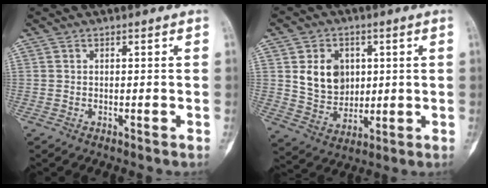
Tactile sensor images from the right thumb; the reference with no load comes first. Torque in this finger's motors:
{"motor_torque": [0.21, 0.42, 0.37, -0.07, 0.01]}